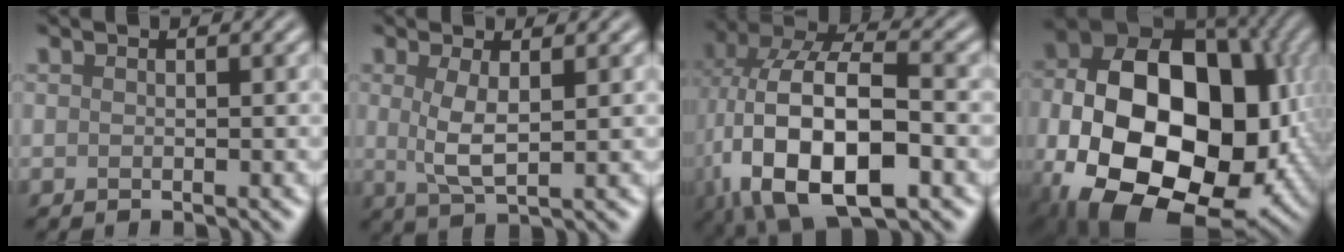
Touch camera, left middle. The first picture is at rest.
{"total": 3.1, "force": [0.6, 0.9, 3.0], "torque": [-0.066, -0.004, 0.013]}
{"total": 14.8, "force": [-3.1, 7.8, 12.2], "torque": [-0.240, -0.001, -0.048]}
{"total": 19.9, "force": [-3.2, 13.6, 14.2], "torque": [-0.251, -0.026, -0.031]}